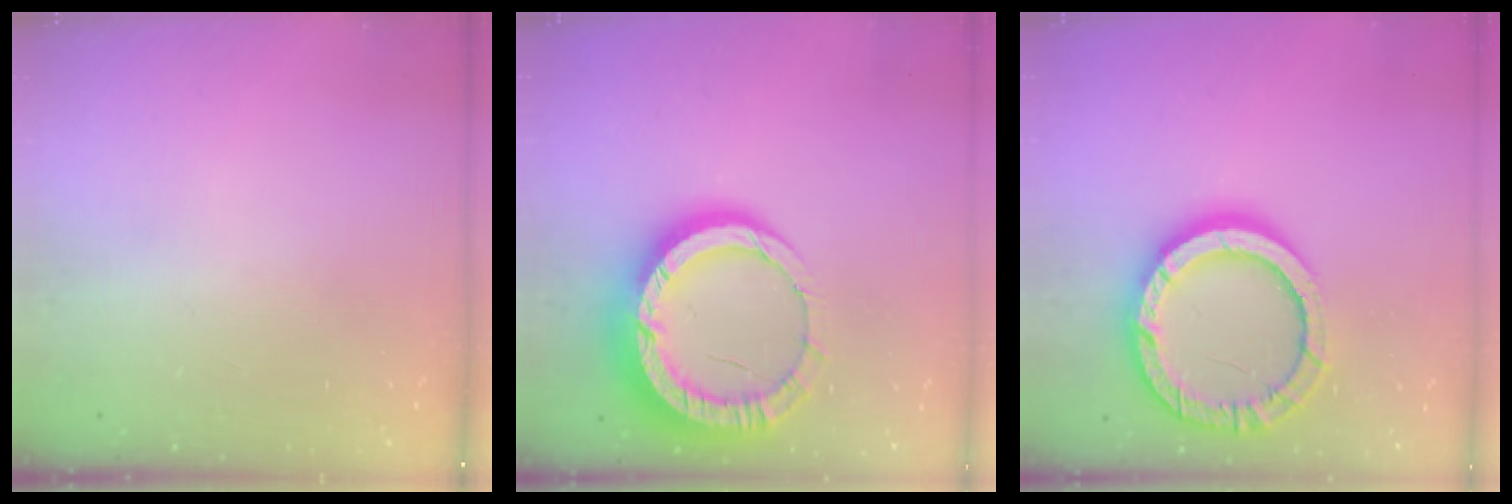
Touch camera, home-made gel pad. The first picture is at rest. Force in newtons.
{"total": 17.1, "press": 17.0, "slide": 1.9}
{"total": 16.6, "press": 16.5, "slide": 1.4}